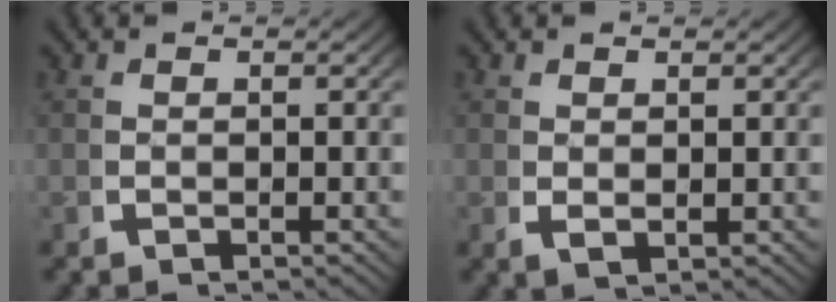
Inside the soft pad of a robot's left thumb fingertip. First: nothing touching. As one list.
[{"total": 1.1, "force": [0.6, 0.4, 0.8], "torque": [-0.021, -0.006, 0.021]}]